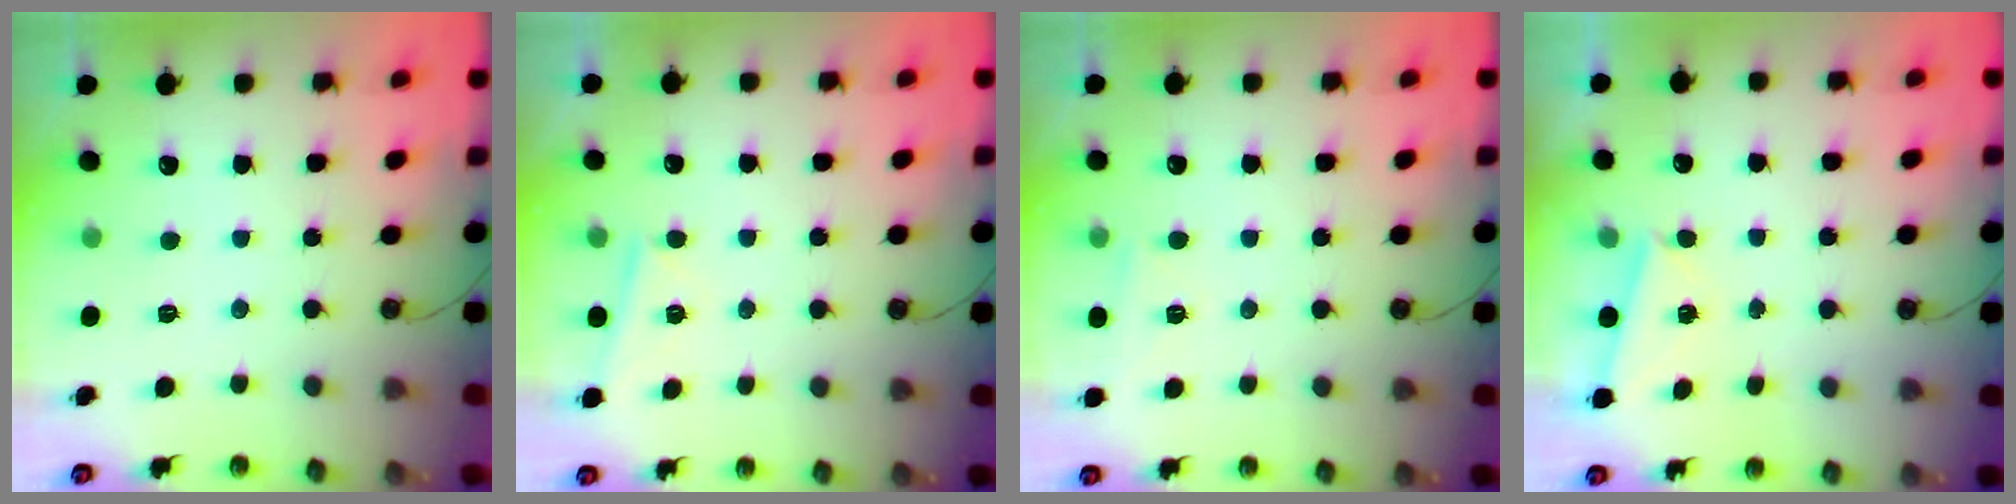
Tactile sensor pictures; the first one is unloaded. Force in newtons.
{"total": 3.9, "press": 3.2, "slide": 2.3}
{"total": 5.3, "press": 1.7, "slide": 5.1}
{"total": 2.6, "press": 1.6, "slide": 2.0}